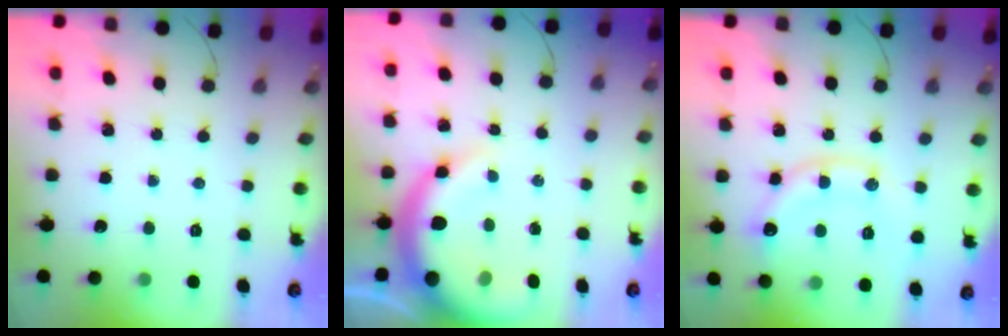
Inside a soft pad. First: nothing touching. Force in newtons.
{"total": 16.1, "press": 15.7, "slide": 3.4}
{"total": 15.9, "press": 15.9, "slide": 1.2}